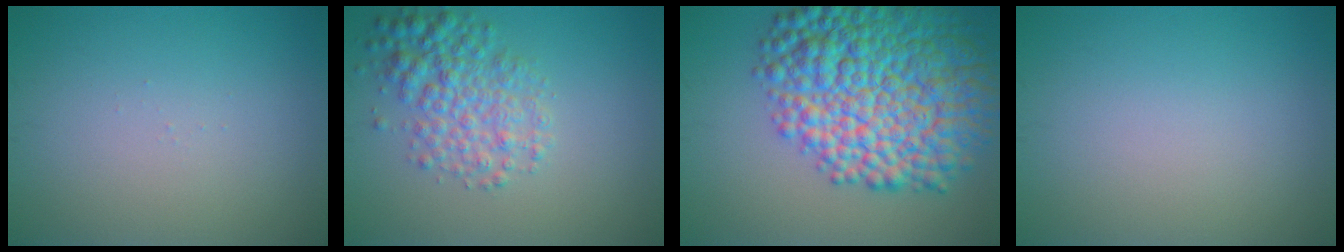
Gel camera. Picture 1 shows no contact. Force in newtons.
{"total": 4.4, "press": 4.4, "slide": 0.1}
{"total": 13.4, "press": 13.4, "slide": 0.0}
{"total": 0.0}